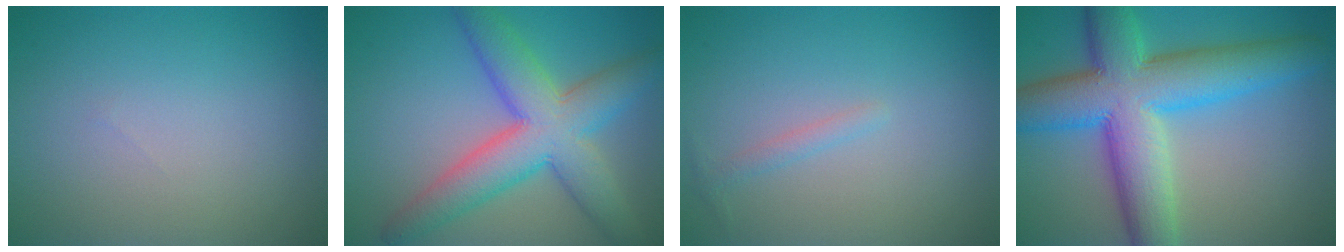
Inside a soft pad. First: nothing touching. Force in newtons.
{"total": 8.6, "press": 8.6, "slide": 0.4}
{"total": 0.9, "press": 0.9, "slide": 0.0}
{"total": 11.8, "press": 11.8, "slide": 0.1}